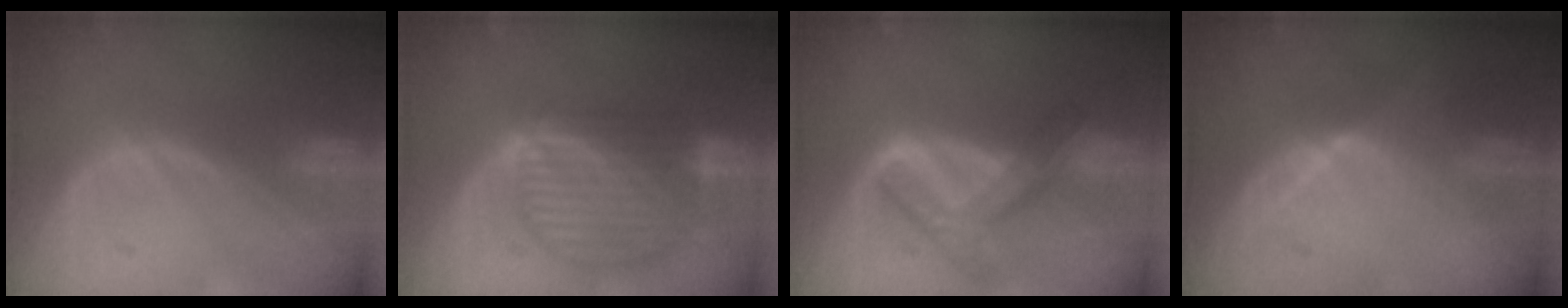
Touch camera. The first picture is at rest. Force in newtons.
{"total": 10.2, "press": 8.7, "slide": 5.3}
{"total": 7.8, "press": 6.6, "slide": 4.2}
{"total": 6.3, "press": 6.0, "slide": 2.1}